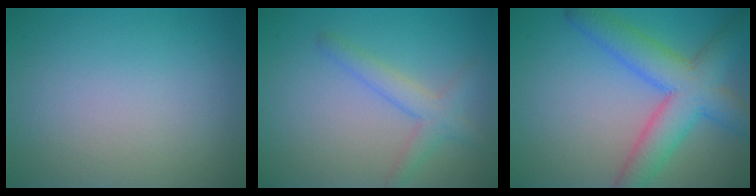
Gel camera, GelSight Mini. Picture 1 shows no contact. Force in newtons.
{"total": 2.7, "press": 2.7, "slide": 0.1}
{"total": 7.4, "press": 7.4, "slide": 0.2}